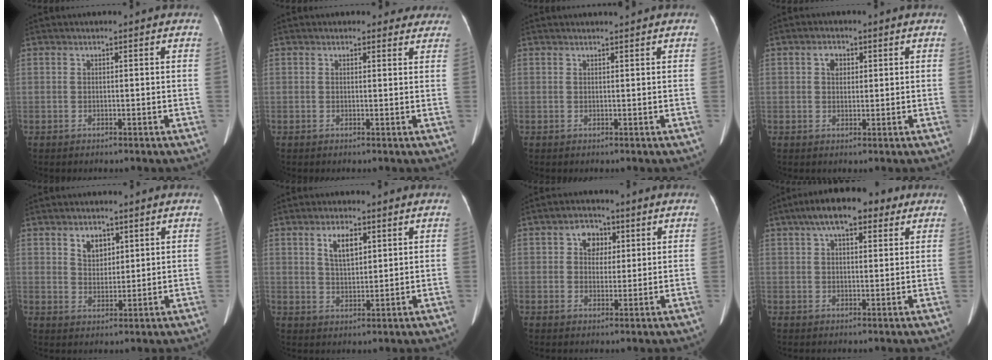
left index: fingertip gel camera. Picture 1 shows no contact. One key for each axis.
{"total": 3.2, "fx": 2.9, "fy": 1.4, "fz": 0.3, "tx": 0.013, "ty": 0.001, "tz": 0.018}
{"total": 1.2, "fx": 1.1, "fy": -0.3, "fz": 0.3, "tx": -0.004, "ty": 0.005, "tz": 0.021}
{"total": 2.2, "fx": 0.8, "fy": 1.7, "fz": 1.3, "tx": -0.023, "ty": 0.010, "tz": 0.012}
{"total": 3.8, "fx": 2.1, "fy": 2.5, "fz": 2.0, "tx": -0.036, "ty": 0.009, "tz": 0.042}
{"total": 4.8, "fx": 2.2, "fy": 2.0, "fz": 3.7, "tx": -0.070, "ty": 0.008, "tz": 0.041}
{"total": 4.2, "fx": 1.4, "fy": 3.2, "fz": 2.3, "tx": -0.037, "ty": 0.016, "tz": 0.024}
{"total": 10.4, "fx": 6.3, "fy": 3.7, "fz": 7.4, "tx": -0.121, "ty": 0.039, "tz": 0.096}